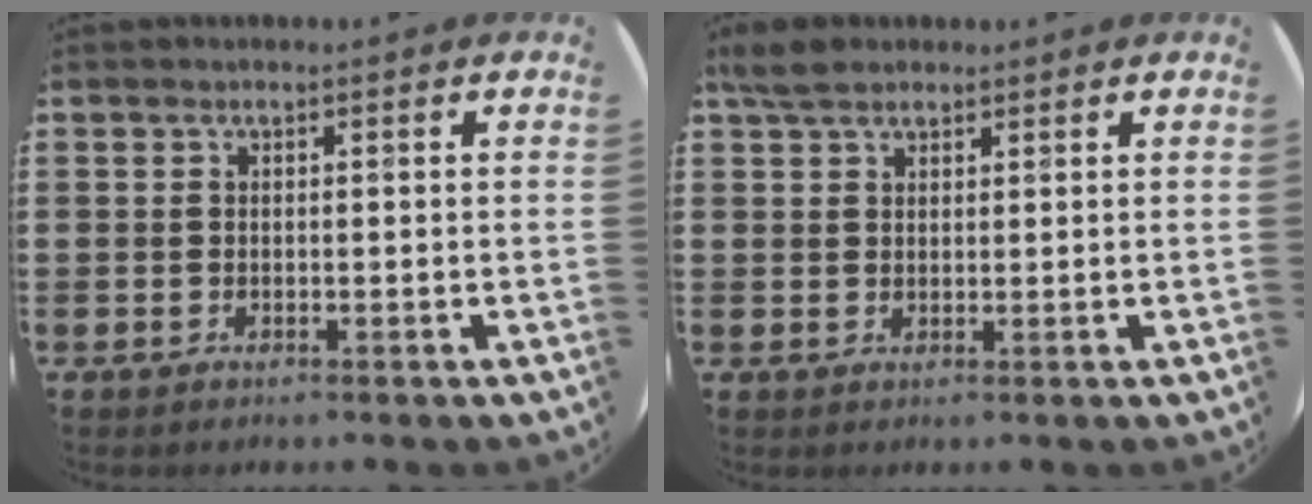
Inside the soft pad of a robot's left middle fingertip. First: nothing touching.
{"total": 3.5, "force": [2.9, 1.5, 1.2], "torque": [-0.020, 0.003, 0.055]}